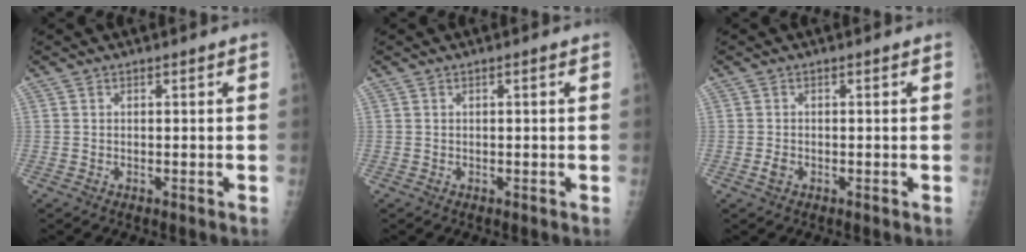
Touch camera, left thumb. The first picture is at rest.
{"total": 0.6, "force": [0.2, 0.1, 0.5], "torque": [-0.011, 0.001, 0.002]}
{"total": 1.2, "force": [-0.4, 0.8, 0.8], "torque": [-0.016, -0.001, -0.008]}